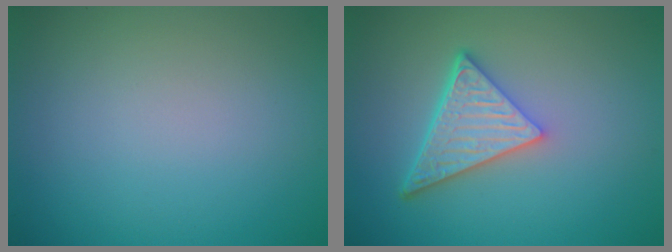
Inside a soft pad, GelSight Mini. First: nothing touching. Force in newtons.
{"total": 5.4, "press": 4.1, "slide": 3.6}